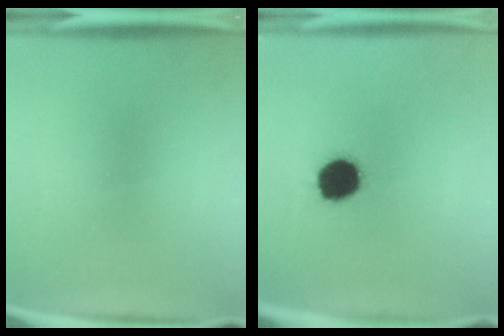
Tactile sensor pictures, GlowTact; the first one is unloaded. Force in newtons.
{"total": 11.7}